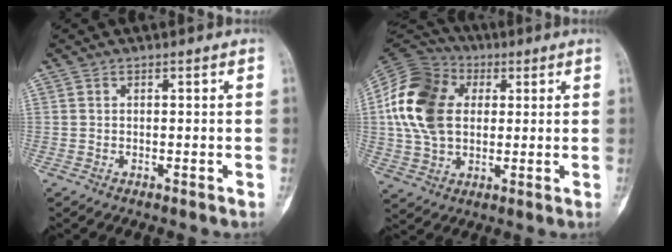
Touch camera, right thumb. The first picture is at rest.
{"total": 18.2, "force": [2.9, 13.2, 12.2], "torque": [-0.231, 0.013, 0.050]}